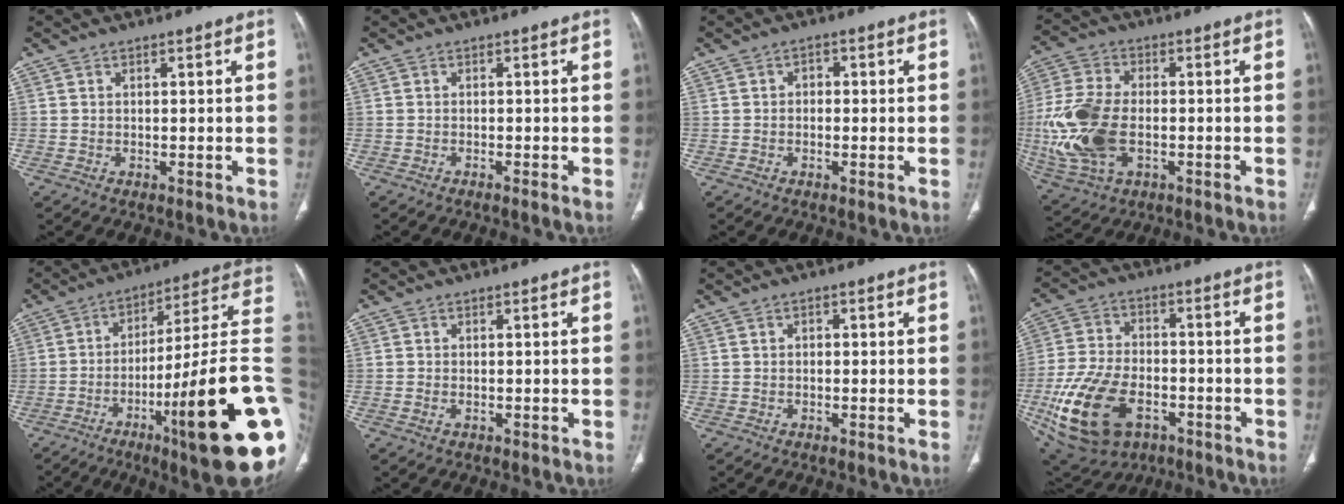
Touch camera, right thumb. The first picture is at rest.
{"total": 0.6, "force": [-0.3, -0.1, -0.5], "torque": [0.008, 0.008, -0.003]}
{"total": 1.7, "force": [-0.2, 1.5, 0.9], "torque": [-0.001, 0.007, -0.011]}
{"total": 16.1, "force": [-2.5, 9.6, 12.7], "torque": [-0.287, 0.002, -0.039]}
{"total": 27.2, "force": [-7.3, 3.9, 25.9], "torque": [-0.313, 0.033, -0.111]}
{"total": 0.8, "force": [0.2, 0.7, -0.4], "torque": [0.000, 0.005, 0.004]}
{"total": 1.0, "force": [-0.1, 0.8, 0.5], "torque": [0.001, 0.004, -0.007]}
{"total": 19.4, "force": [-6.9, 12.8, 12.8], "torque": [-0.265, 0.018, -0.108]}